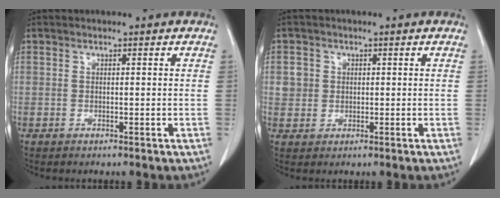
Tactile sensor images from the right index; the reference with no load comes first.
{"total": 2.8, "force": [0.6, 2.7, 0.5], "torque": [0.000, 0.004, 0.012]}